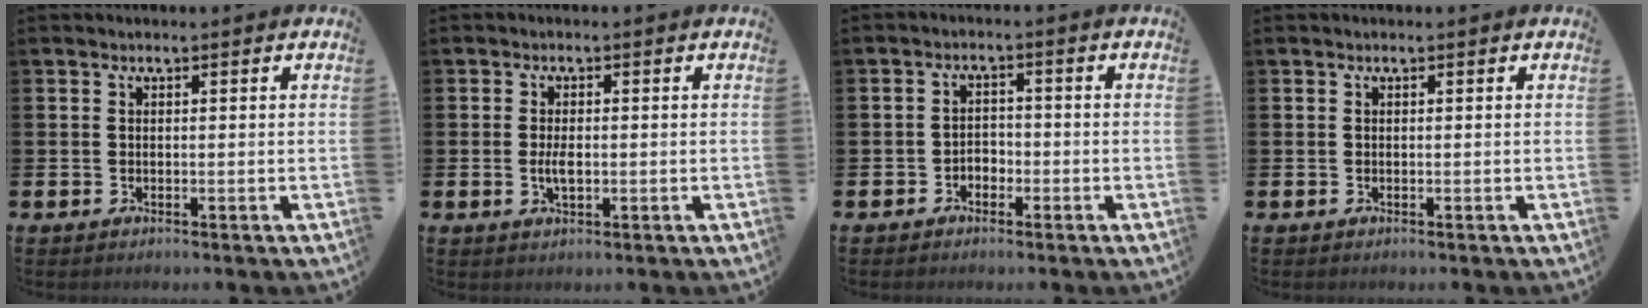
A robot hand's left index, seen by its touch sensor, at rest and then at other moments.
{"total": 2.4, "force": [-0.1, 1.0, 2.2], "torque": [-0.035, -0.002, -0.004]}
{"total": 2.0, "force": [-1.5, 1.2, 0.3], "torque": [-0.014, 0.005, -0.033]}
{"total": 0.0}